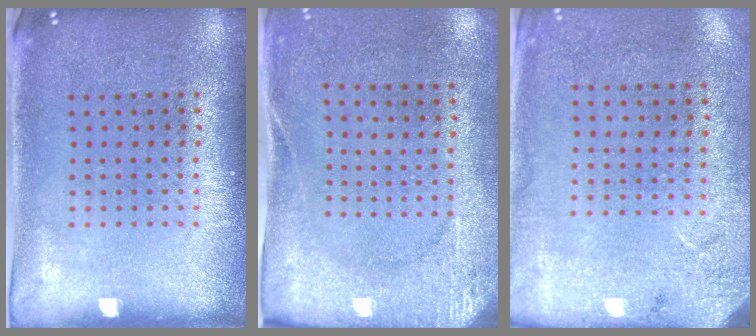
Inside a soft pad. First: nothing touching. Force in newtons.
{"total": 2.7, "press": 2.1, "slide": 1.7}
{"total": 2.8, "press": 2.2, "slide": 1.6}